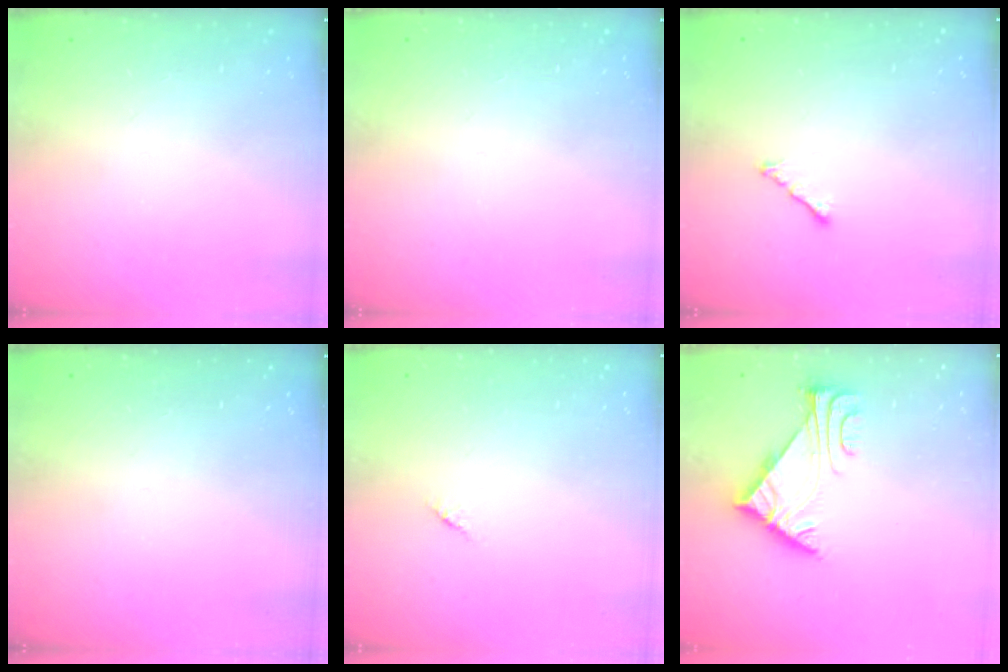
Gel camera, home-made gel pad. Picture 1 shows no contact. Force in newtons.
{"total": 0.0}
{"total": 1.7, "press": 1.6, "slide": 0.6}
{"total": 0.0}
{"total": 1.2, "press": 1.2, "slide": 0.3}
{"total": 5.4, "press": 5.3, "slide": 1.1}